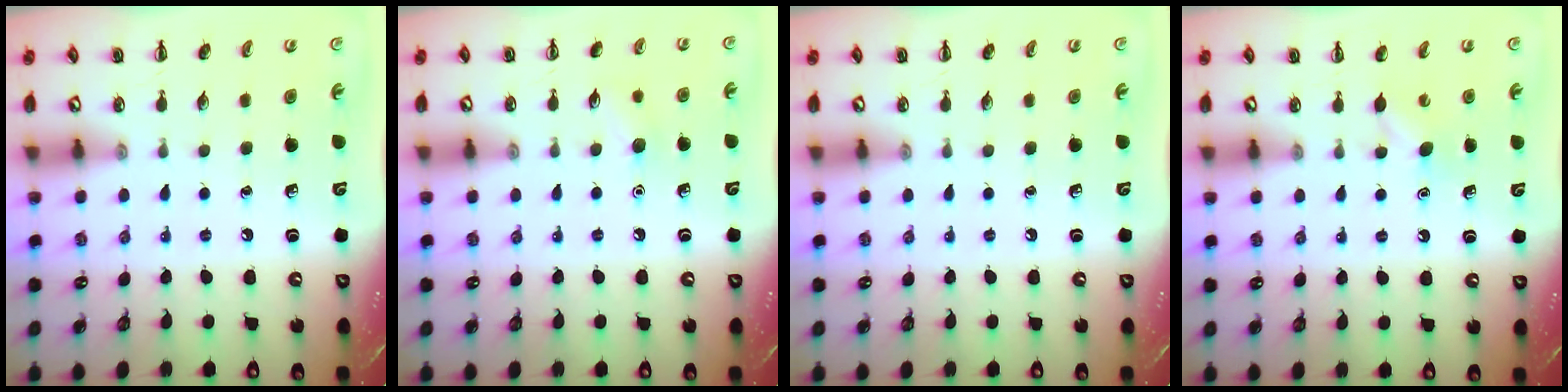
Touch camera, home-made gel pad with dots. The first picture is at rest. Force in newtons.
{"total": 6.7, "press": 6.5, "slide": 1.7}
{"total": 0.0}
{"total": 3.8, "press": 3.7, "slide": 1.0}